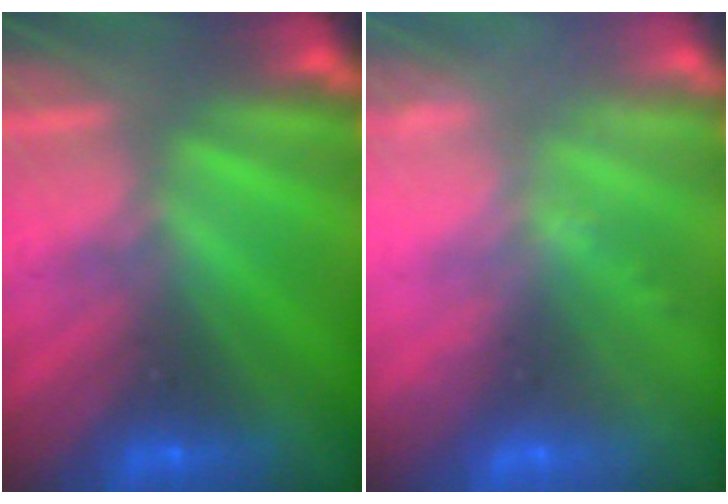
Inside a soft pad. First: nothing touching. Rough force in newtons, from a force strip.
{"total": 2.4}